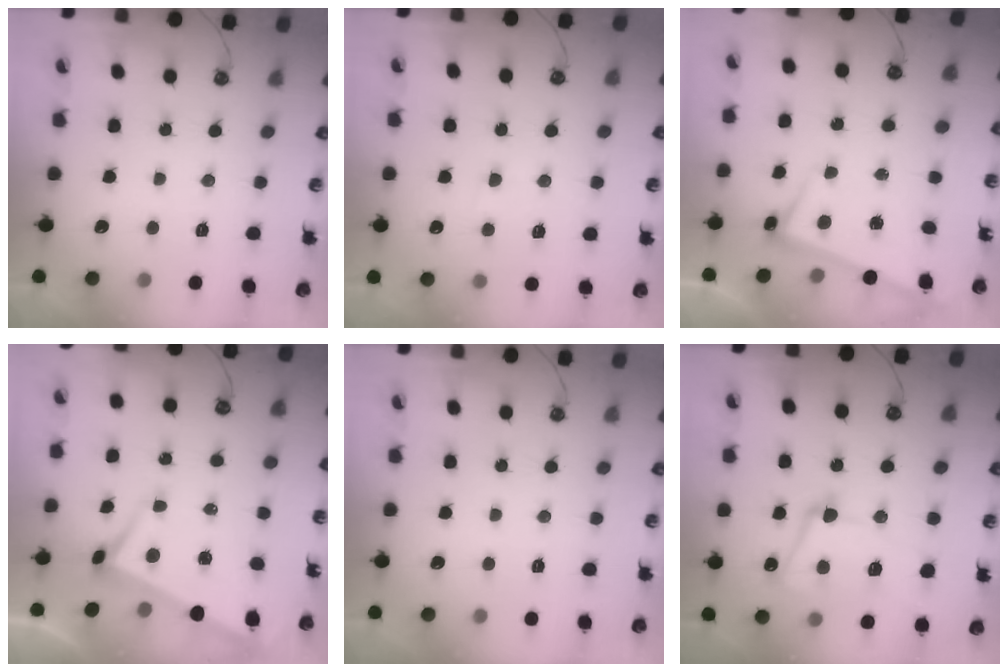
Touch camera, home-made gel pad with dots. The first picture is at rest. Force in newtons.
{"total": 4.4, "press": 4.3, "slide": 0.8}
{"total": 2.8, "press": 2.8, "slide": 0.4}
{"total": 2.8, "press": 2.6, "slide": 0.9}
{"total": 0.0}
{"total": 10.1, "press": 10.0, "slide": 1.6}